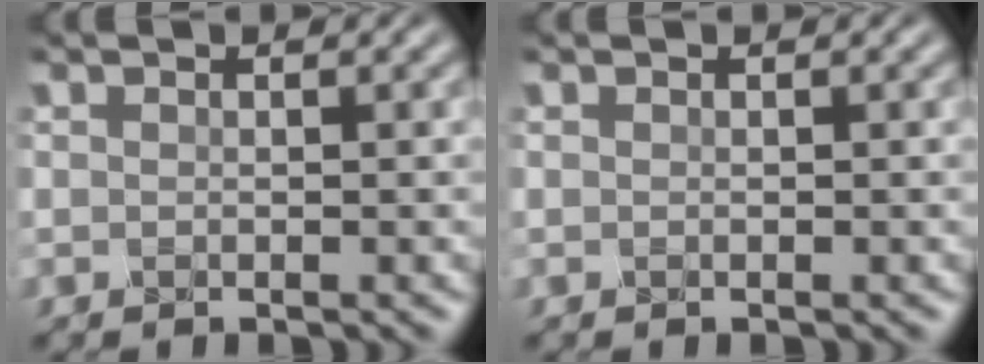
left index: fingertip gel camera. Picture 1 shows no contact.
{"total": 0.0}